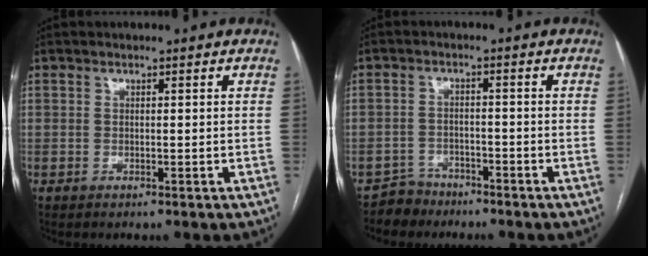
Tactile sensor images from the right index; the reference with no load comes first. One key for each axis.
{"total": 3.6, "fx": -3.0, "fy": 1.8, "fz": -0.9, "tx": 0.019, "ty": 0.004, "tz": -0.056}